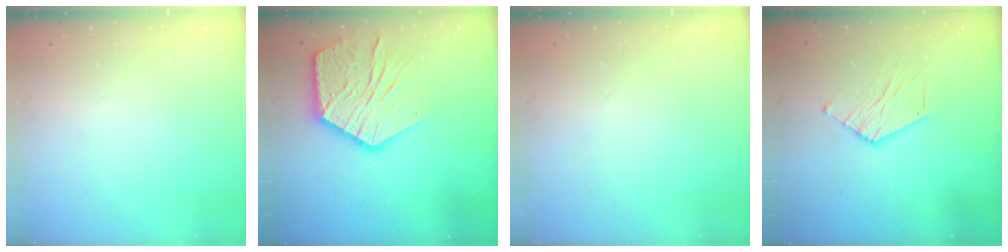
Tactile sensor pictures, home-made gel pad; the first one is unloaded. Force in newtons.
{"total": 17.1, "press": 17.1, "slide": 1.3}
{"total": 0.0}
{"total": 7.3, "press": 7.3, "slide": 0.2}